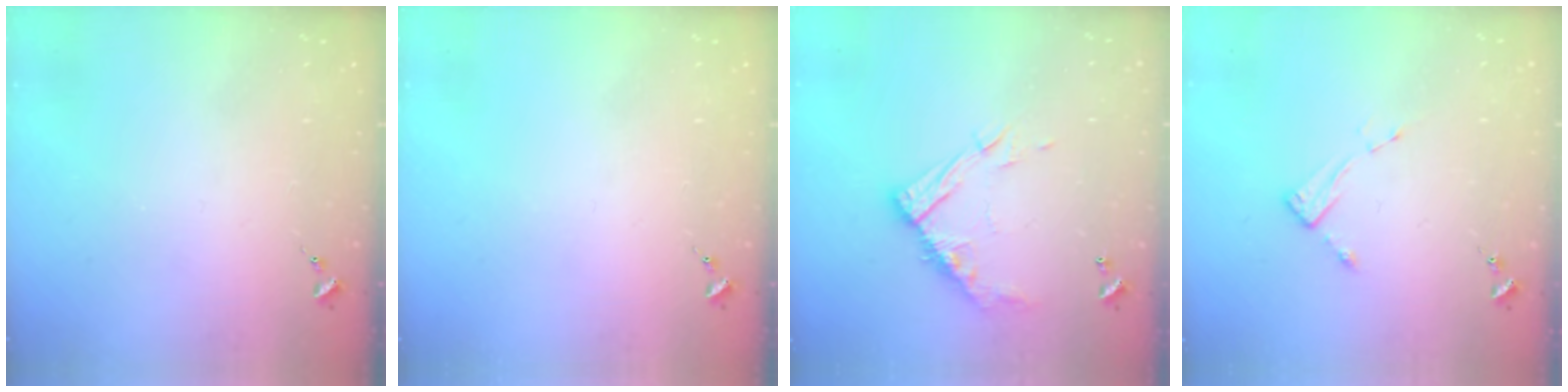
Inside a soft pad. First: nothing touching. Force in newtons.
{"total": 0.0}
{"total": 13.1, "press": 13.1, "slide": 1.1}
{"total": 3.9, "press": 3.9, "slide": 0.2}